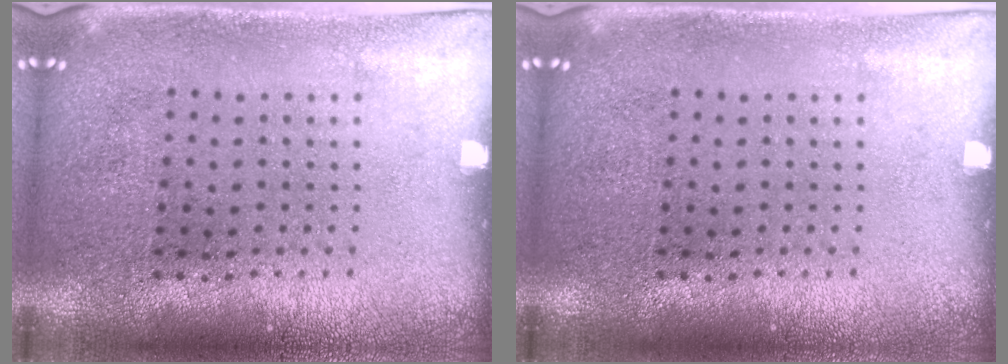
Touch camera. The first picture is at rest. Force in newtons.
{"total": 0.0}